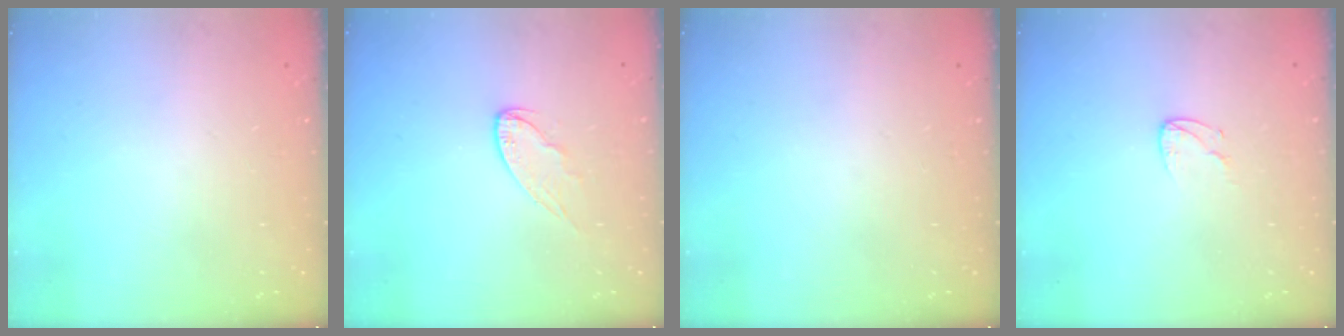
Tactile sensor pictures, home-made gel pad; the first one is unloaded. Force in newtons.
{"total": 6.3, "press": 6.3, "slide": 0.6}
{"total": 0.0}
{"total": 4.3, "press": 4.3, "slide": 0.4}